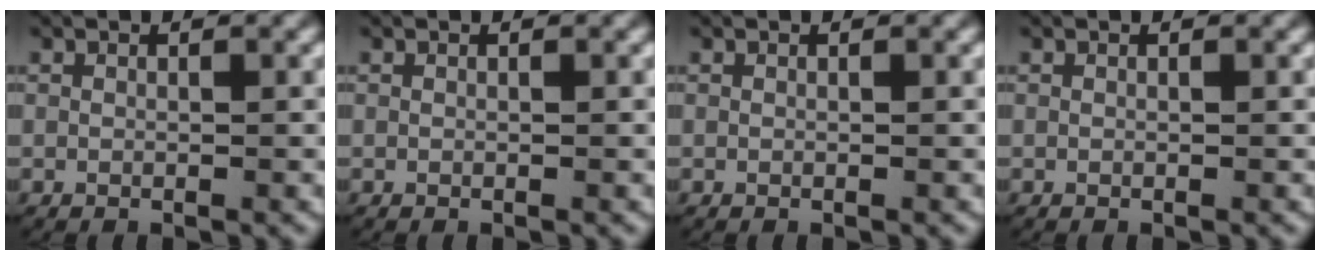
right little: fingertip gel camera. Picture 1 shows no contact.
{"total": 0.0}
{"total": 0.0}
{"total": 0.0}